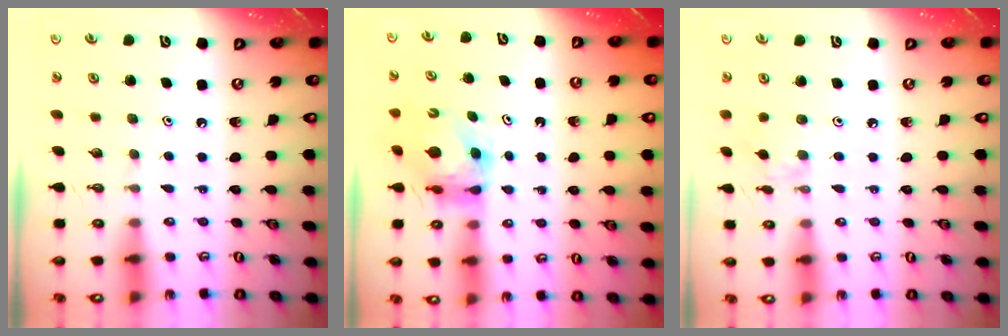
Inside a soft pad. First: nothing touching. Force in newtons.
{"total": 6.2, "press": 6.2, "slide": 0.6}
{"total": 1.8, "press": 1.8, "slide": 0.3}